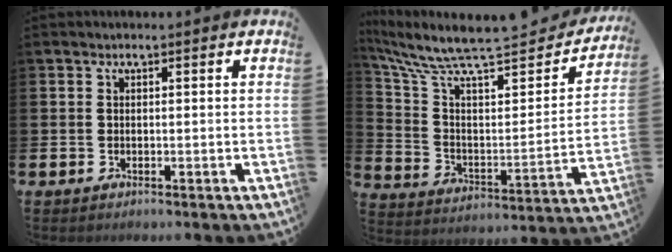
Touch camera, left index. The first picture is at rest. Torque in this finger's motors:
{"motor_torque": [0.14, -0.87, 0.63, 0.21]}